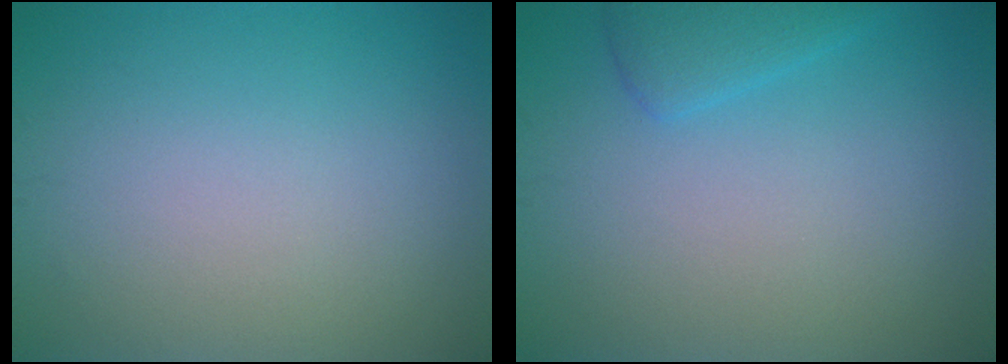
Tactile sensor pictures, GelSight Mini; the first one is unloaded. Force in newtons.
{"total": 2.0, "press": 2.0, "slide": 0.2}